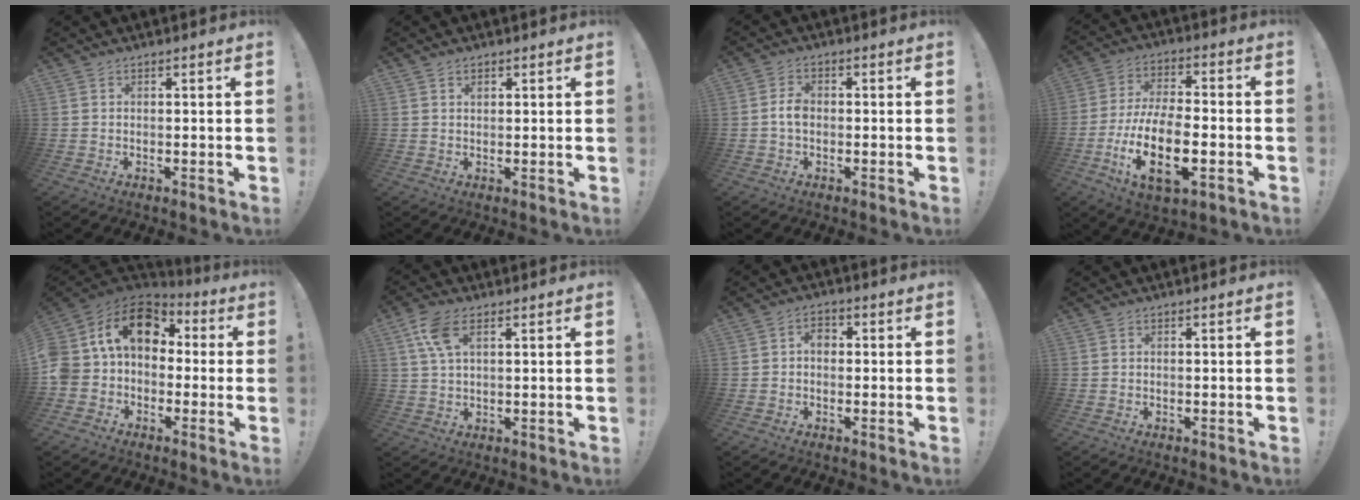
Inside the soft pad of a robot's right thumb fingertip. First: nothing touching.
{"total": 1.0, "force": [0.7, 0.7, 0.3], "torque": [0.004, -0.004, 0.011]}
{"total": 3.7, "force": [-0.6, 2.1, 2.9], "torque": [-0.052, 0.005, -0.013]}
{"total": 17.9, "force": [-5.9, 7.6, 15.2], "torque": [-0.292, 0.009, -0.098]}
{"total": 15.3, "force": [3.3, 11.2, 9.8], "torque": [-0.175, 0.005, 0.057]}
{"total": 7.5, "force": [3.2, 3.3, 5.9], "torque": [-0.118, -0.001, 0.060]}
{"total": 3.8, "force": [0.1, 2.6, 2.8], "torque": [-0.050, 0.010, 0.000]}
{"total": 0.0}